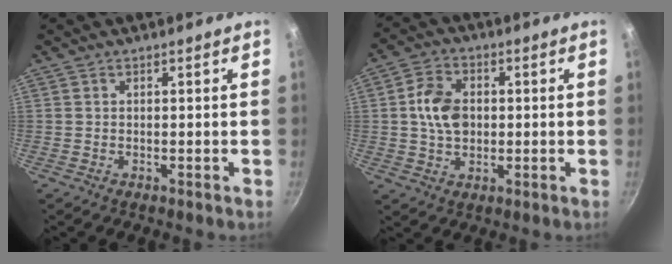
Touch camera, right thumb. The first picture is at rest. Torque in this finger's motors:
{"motor_torque": [-0.08, 0.45, 0.27, 0.46, 0.13]}